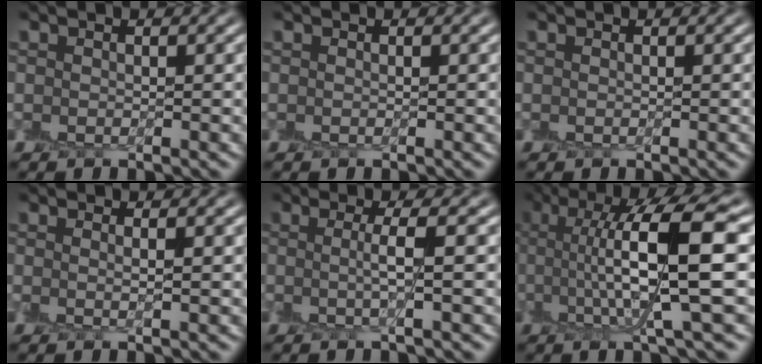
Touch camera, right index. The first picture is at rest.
{"total": 0.0}
{"total": 0.0}
{"total": 1.1, "force": [0.1, 0.0, 1.1], "torque": [-0.021, -0.003, -0.001]}
{"total": 2.5, "force": [0.0, 0.3, 2.5], "torque": [-0.046, -0.002, -0.006]}
{"total": 9.8, "force": [1.3, 1.9, 9.5], "torque": [-0.141, 0.011, 0.024]}